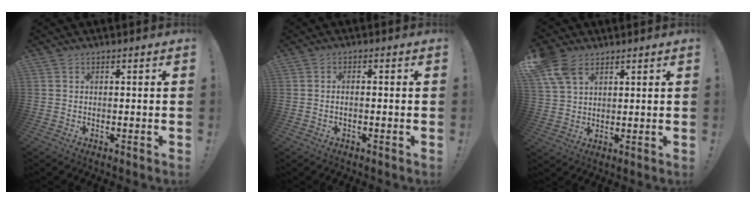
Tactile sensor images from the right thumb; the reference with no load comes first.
{"total": 1.3, "force": [-0.5, 0.4, 1.1], "torque": [-0.026, 0.004, -0.007]}
{"total": 8.9, "force": [5.3, 5.6, 4.6], "torque": [-0.100, -0.014, 0.106]}